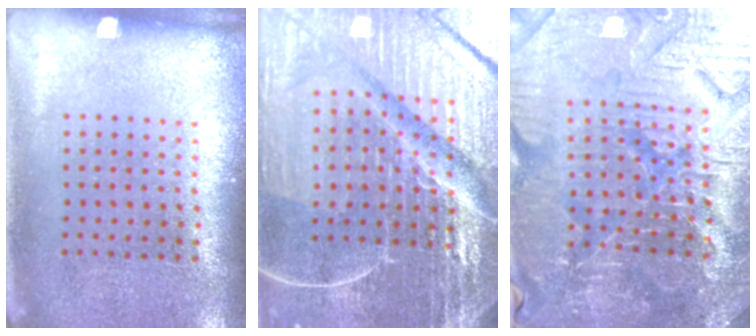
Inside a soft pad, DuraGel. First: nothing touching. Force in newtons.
{"total": 7.1, "press": 6.2, "slide": 3.5}
{"total": 4.0, "press": 4.0, "slide": 0.7}